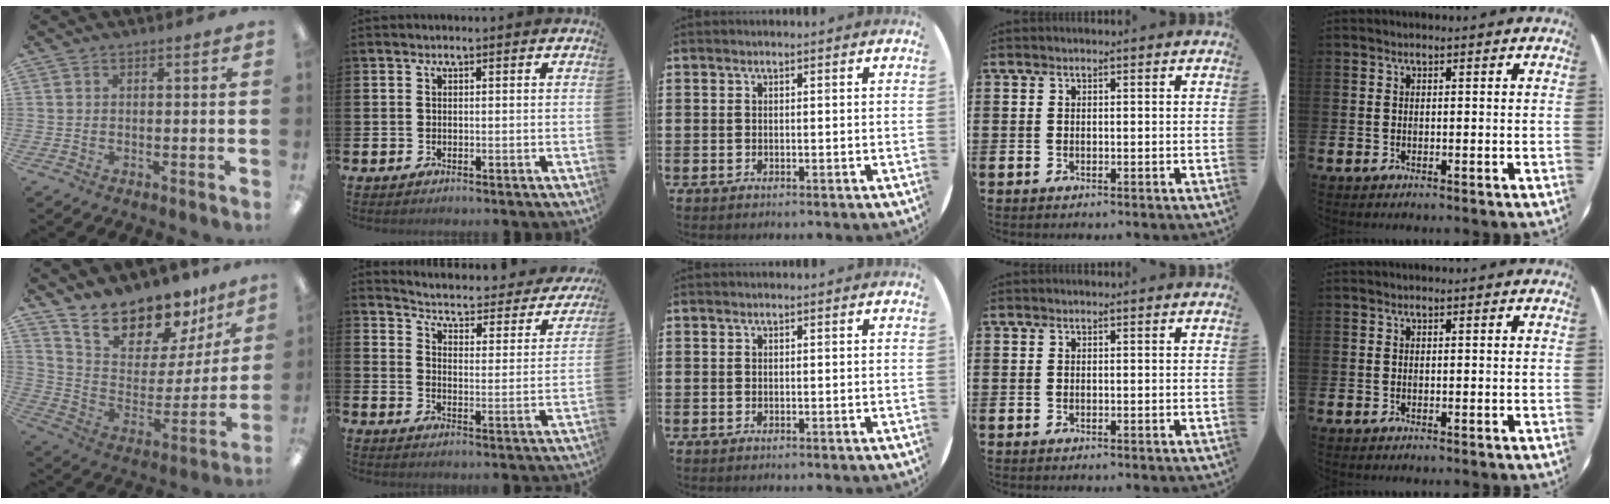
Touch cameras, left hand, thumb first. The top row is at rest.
{"thumb": {"total": 16.4, "force": [14.8, 6.1, 3.6], "torque": [-0.080, -0.126, 0.265]}, "index": {"total": 3.5, "force": [3.2, 1.2, 1.0], "torque": [-0.044, -0.032, 0.043]}}